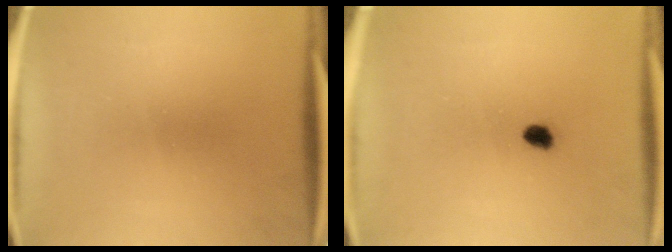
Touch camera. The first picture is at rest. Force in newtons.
{"total": 3.0}